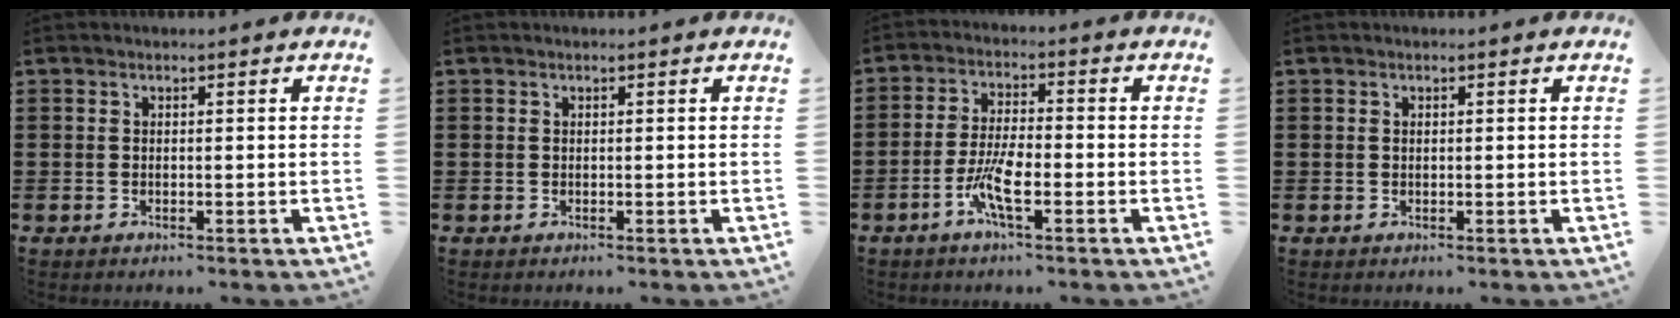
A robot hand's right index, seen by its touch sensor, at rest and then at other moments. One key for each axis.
{"total": 0.0}
{"total": 6.5, "fx": -2.7, "fy": 1.4, "fz": 5.8, "tx": -0.135, "ty": -0.019, "tz": -0.055}
{"total": 0.0}